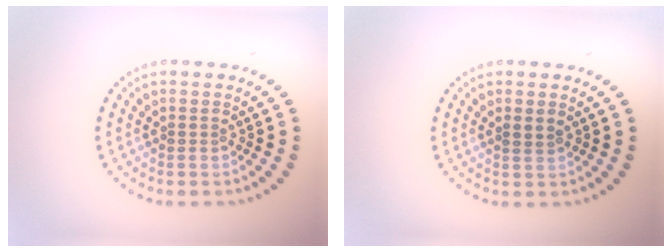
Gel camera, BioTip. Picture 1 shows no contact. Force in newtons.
{"total": 0.9, "press": 0.9, "slide": 0.1}